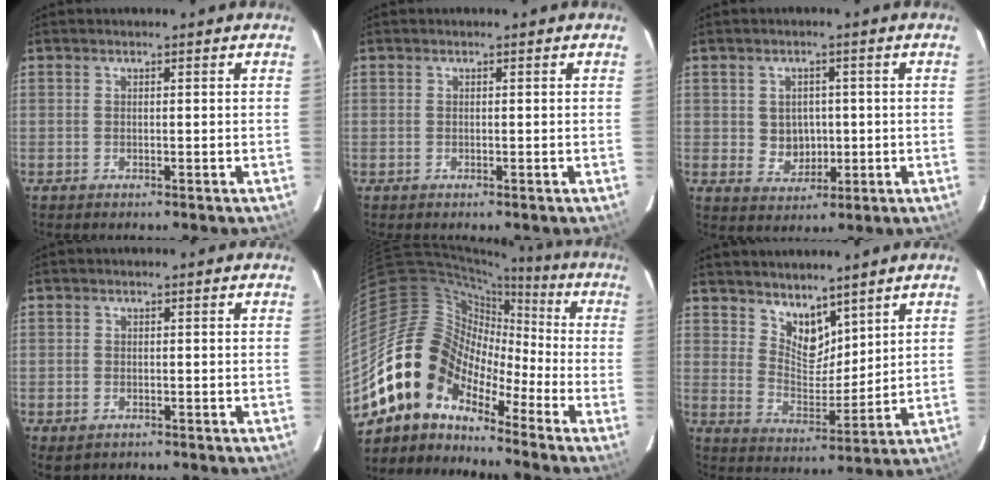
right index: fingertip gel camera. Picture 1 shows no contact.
{"total": 0.0}
{"total": 5.0, "force": [0.1, 4.6, 2.0], "torque": [-0.040, 0.007, 0.013]}
{"total": 2.7, "force": [-1.3, 2.0, 1.3], "torque": [-0.026, -0.006, -0.018]}
{"total": 13.5, "force": [-9.8, 8.1, 4.5], "torque": [-0.081, 0.025, -0.201]}
{"total": 8.3, "force": [6.3, 4.1, 3.4], "torque": [-0.047, -0.003, 0.122]}